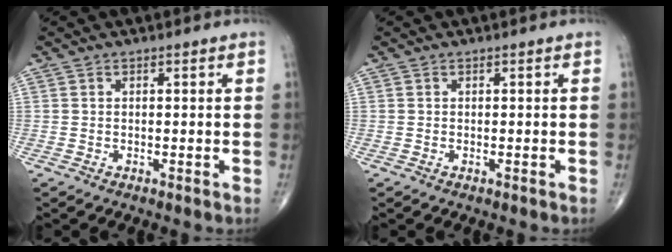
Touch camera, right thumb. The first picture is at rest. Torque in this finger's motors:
{"motor_torque": [-0.02, 0.18, -0.20, -0.11, 0.01]}